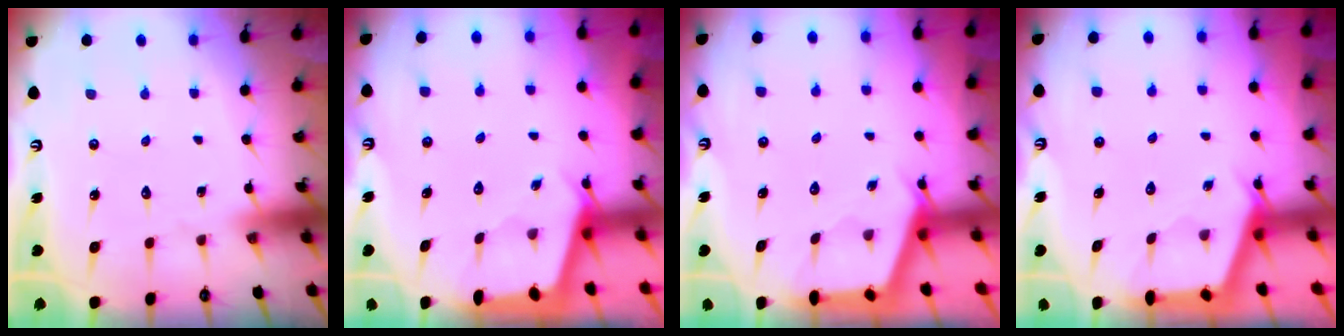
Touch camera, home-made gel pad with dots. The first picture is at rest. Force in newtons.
{"total": 2.6, "press": 2.6, "slide": 0.3}
{"total": 2.7, "press": 2.7, "slide": 0.3}
{"total": 2.7, "press": 2.7, "slide": 0.3}